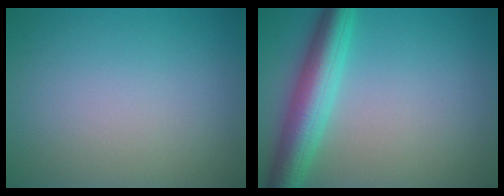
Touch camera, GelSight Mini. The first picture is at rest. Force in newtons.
{"total": 6.0, "press": 6.0, "slide": 0.3}